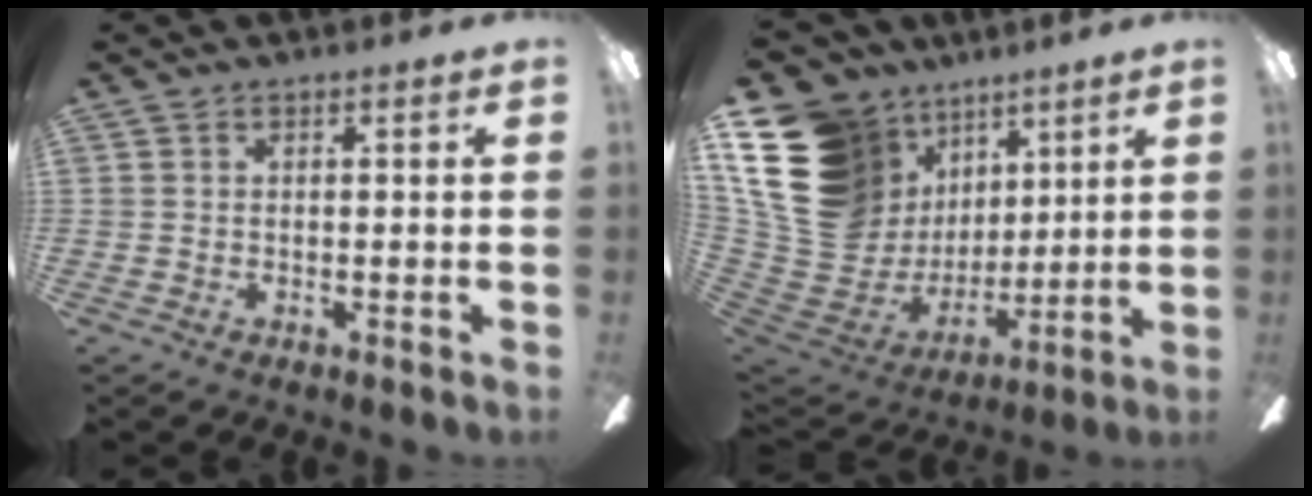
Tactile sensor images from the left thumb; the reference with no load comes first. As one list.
[{"total": 22.3, "force": [9.0, 17.4, 10.7], "torque": [-0.234, -0.061, 0.200]}]